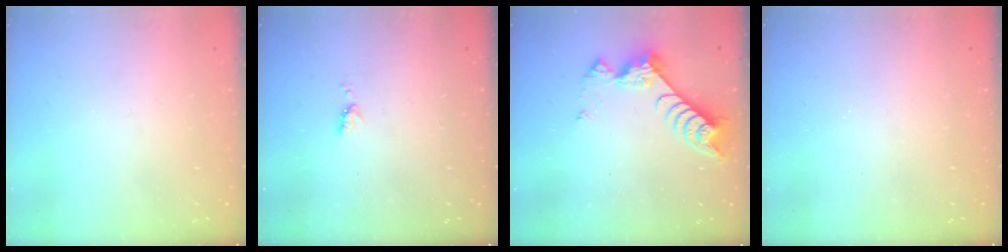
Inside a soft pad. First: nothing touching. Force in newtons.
{"total": 5.2, "press": 5.1, "slide": 0.8}
{"total": 8.3, "press": 8.3, "slide": 0.4}
{"total": 0.0}